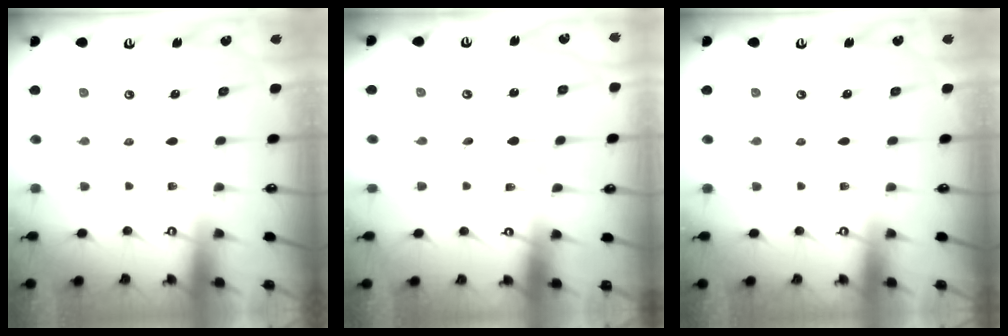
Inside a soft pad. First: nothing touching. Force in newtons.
{"total": 0.6, "press": 0.6, "slide": 0.0}
{"total": 0.0}